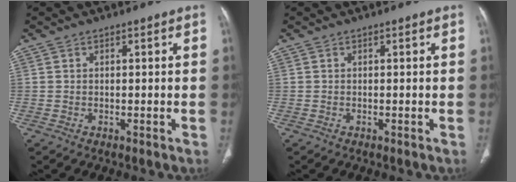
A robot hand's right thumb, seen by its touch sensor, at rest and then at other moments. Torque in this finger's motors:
{"motor_torque": [0.17, 0.14, 0.30, -0.13, -0.01]}